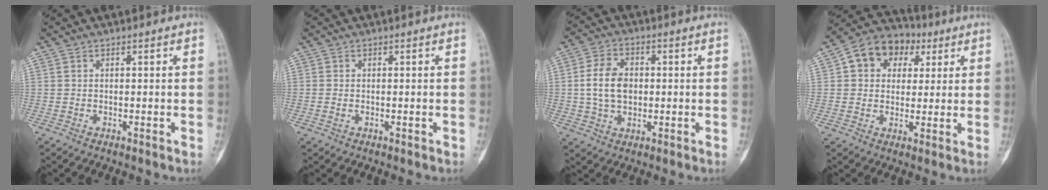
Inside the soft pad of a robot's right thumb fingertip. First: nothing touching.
{"total": 0.9, "force": [-0.2, 0.7, 0.7], "torque": [-0.016, 0.000, -0.002]}
{"total": 8.6, "force": [0.2, 6.1, 6.1], "torque": [-0.103, 0.008, 0.003]}
{"total": 12.1, "force": [3.9, 9.6, 6.1], "torque": [-0.060, 0.009, 0.053]}